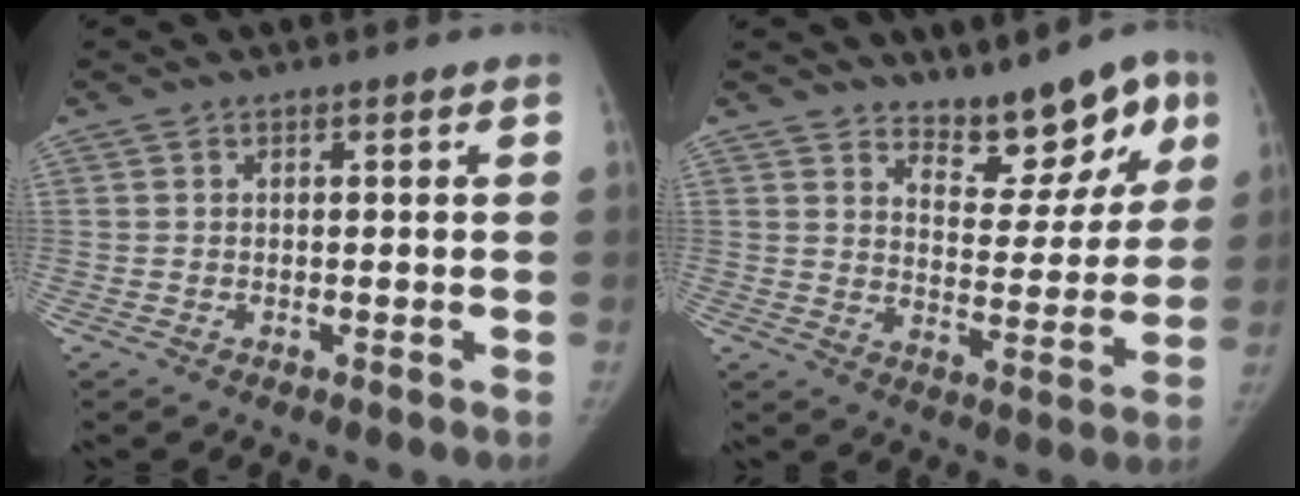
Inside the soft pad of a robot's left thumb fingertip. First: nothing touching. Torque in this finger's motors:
{"motor_torque": [0.14, 0.19, 0.43, -0.15, 0.02]}